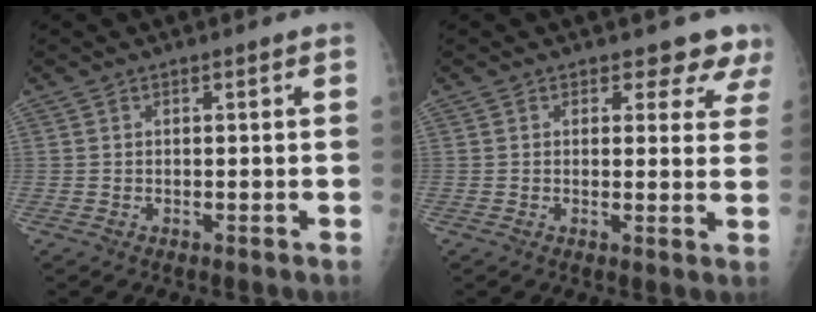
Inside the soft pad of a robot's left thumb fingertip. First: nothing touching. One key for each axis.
{"total": 5.3, "fx": 4.4, "fy": 2.8, "fz": 0.9, "tx": 0.028, "ty": -0.022, "tz": 0.030}